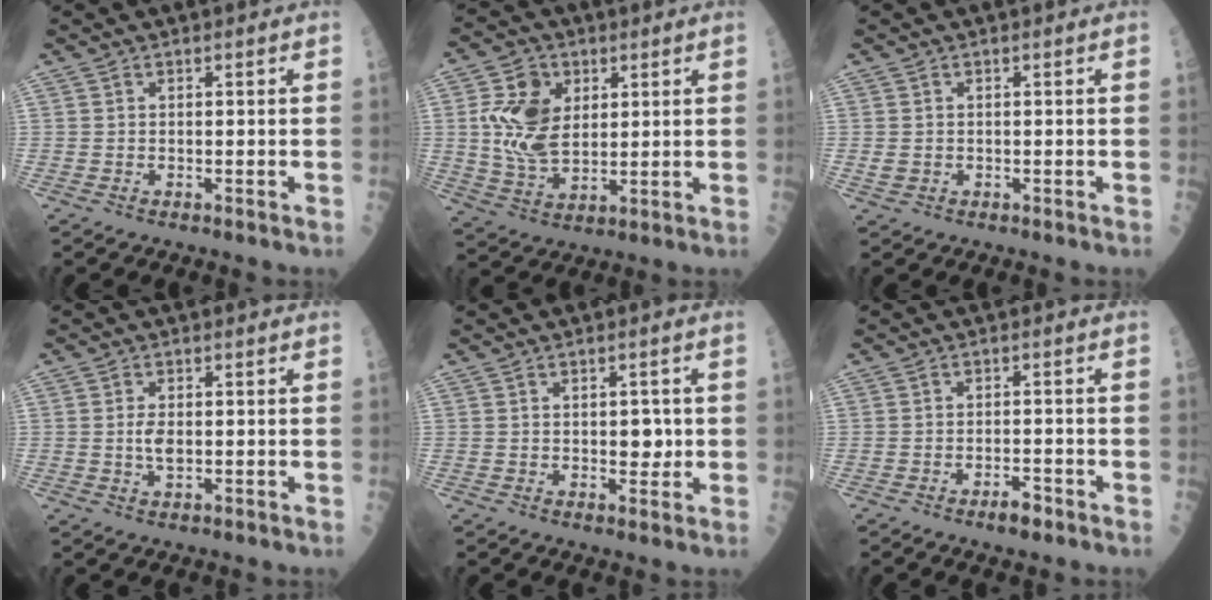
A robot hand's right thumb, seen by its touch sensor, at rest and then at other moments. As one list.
[{"total": 11.7, "force": [2.6, 7.8, 8.3], "torque": [-0.139, -0.010, 0.053]}, {"total": 1.4, "force": [-0.1, 1.2, 0.7], "torque": [-0.007, 0.003, 0.004]}, {"total": 3.0, "force": [0.0, 1.5, 2.6], "torque": [-0.045, -0.002, 0.002]}, {"total": 3.4, "force": [0.0, 2.2, 2.6], "torque": [-0.013, 0.000, 0.002]}, {"total": 3.0, "force": [-1.9, 1.1, 2.0], "torque": [-0.024, 0.014, -0.031]}]